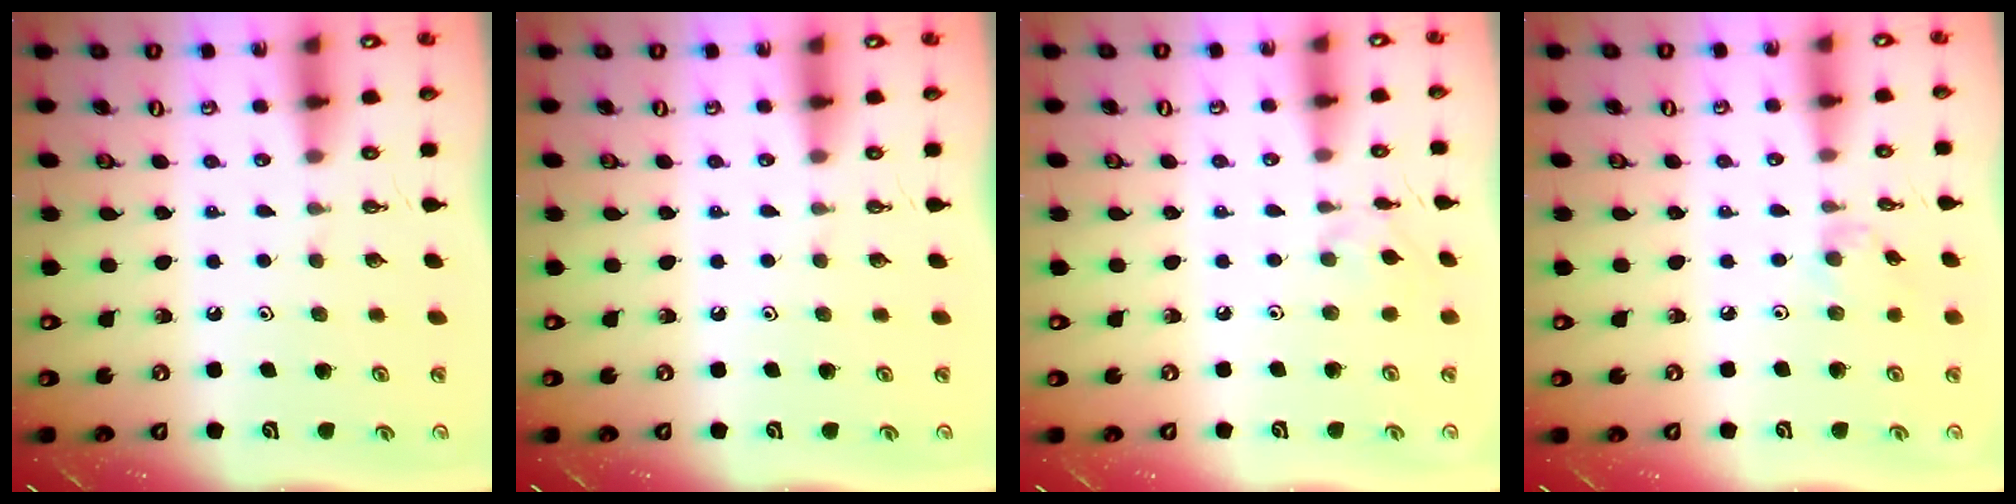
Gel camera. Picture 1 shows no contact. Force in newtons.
{"total": 0.0}
{"total": 2.1, "press": 2.1, "slide": 0.4}
{"total": 3.0, "press": 3.0, "slide": 0.5}